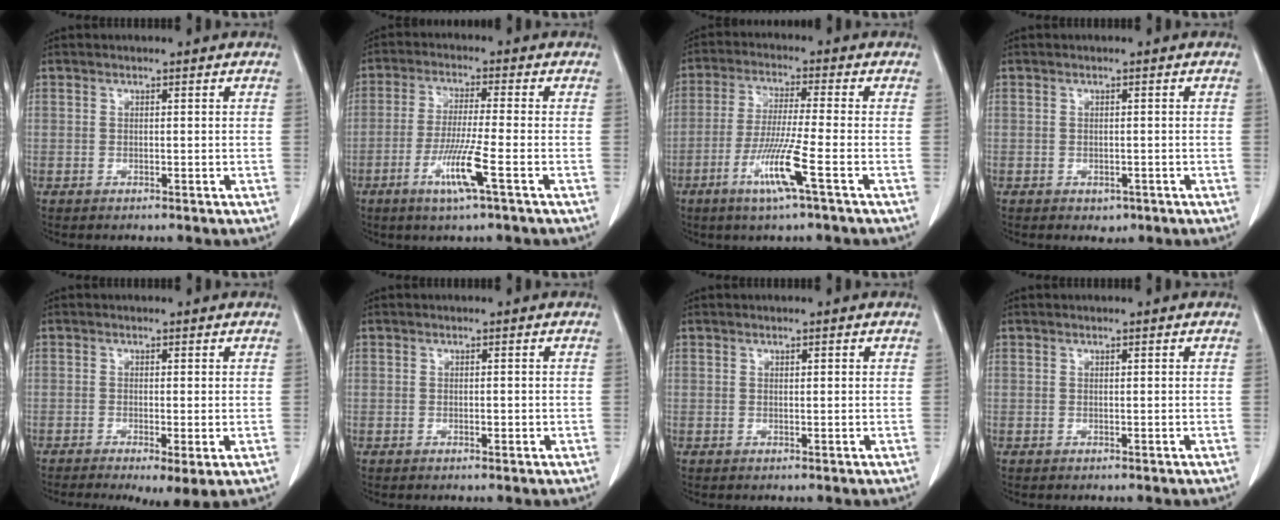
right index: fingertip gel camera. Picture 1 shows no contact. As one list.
[{"total": 7.5, "force": [-3.2, -0.6, 6.8], "torque": [-0.132, -0.017, -0.064]}, {"total": 8.7, "force": [-3.8, -0.9, 7.7], "torque": [-0.152, -0.018, -0.079]}, {"total": 1.5, "force": [-0.8, 1.1, 0.7], "torque": [-0.006, 0.002, -0.003]}, {"total": 5.2, "force": [-2.4, 1.3, 4.4], "torque": [-0.061, -0.017, -0.034]}, {"total": 0.8, "force": [-0.1, 0.5, 0.6], "torque": [-0.007, 0.000, -0.001]}, {"total": 0.8, "force": [0.4, 0.2, 0.7], "torque": [-0.012, 0.000, 0.006]}, {"total": 0.0}]